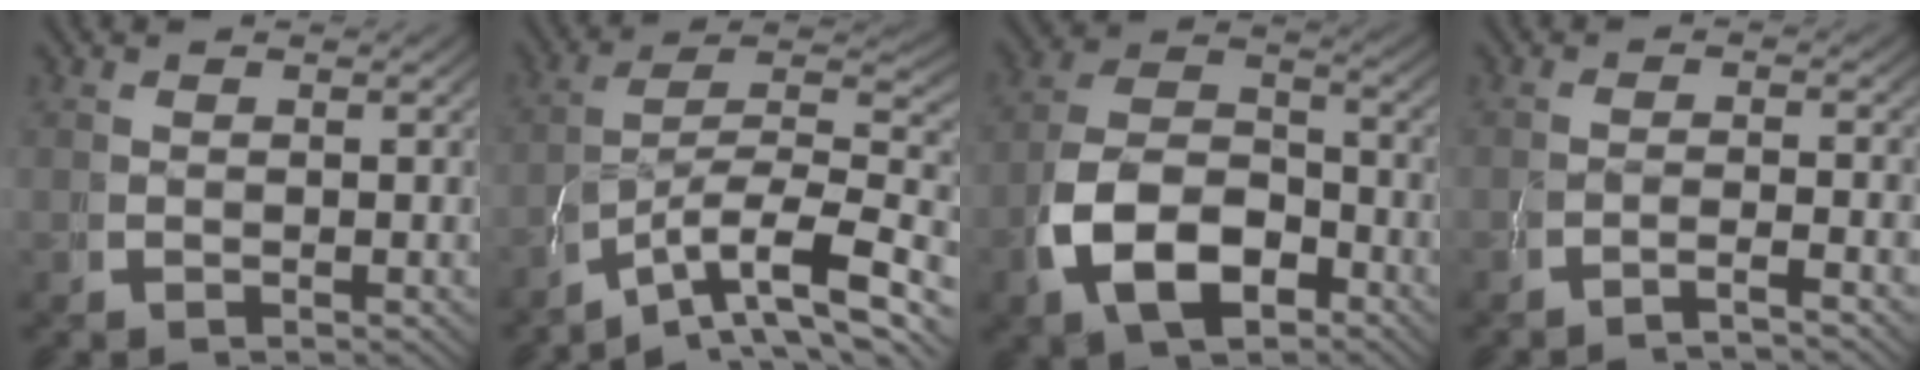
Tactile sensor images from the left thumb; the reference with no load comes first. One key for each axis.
{"total": 11.0, "fx": -2.9, "fy": 6.6, "fz": 8.3, "tx": -0.140, "ty": -0.033, "tz": -0.035}
{"total": 10.2, "fx": -2.3, "fy": 7.0, "fz": 7.0, "tx": -0.153, "ty": -0.035, "tz": -0.026}
{"total": 2.3, "fx": -1.5, "fy": -0.3, "fz": 1.7, "tx": -0.033, "ty": 0.004, "tz": -0.031}